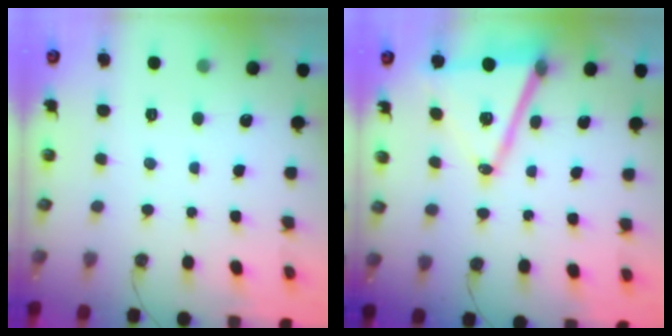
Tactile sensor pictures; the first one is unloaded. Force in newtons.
{"total": 14.7, "press": 14.1, "slide": 4.0}